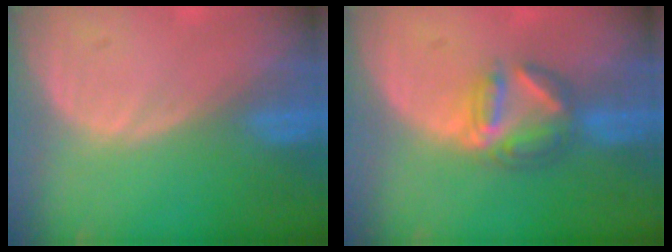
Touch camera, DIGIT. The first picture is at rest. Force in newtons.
{"total": 6.1, "press": 5.4, "slide": 2.7}